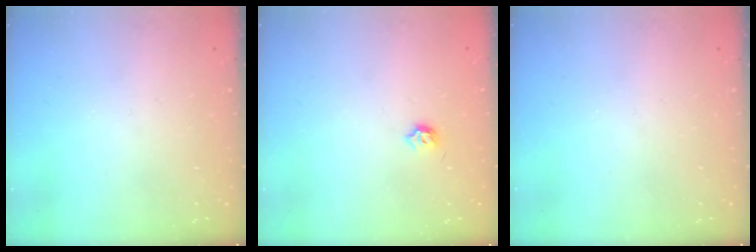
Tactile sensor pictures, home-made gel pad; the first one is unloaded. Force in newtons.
{"total": 3.5, "press": 3.5, "slide": 0.6}
{"total": 0.0}